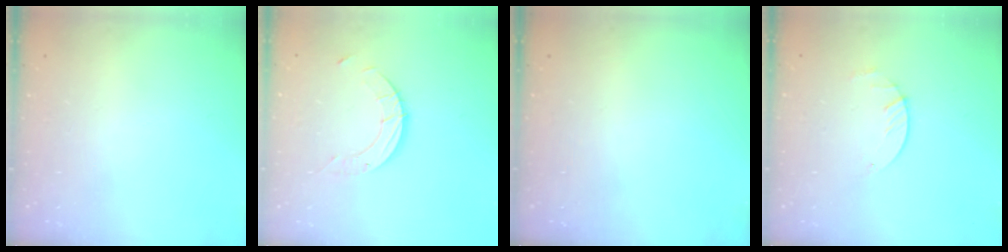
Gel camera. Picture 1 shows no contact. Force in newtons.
{"total": 5.6, "press": 5.6, "slide": 0.1}
{"total": 0.0}
{"total": 1.8, "press": 1.8, "slide": 0.2}